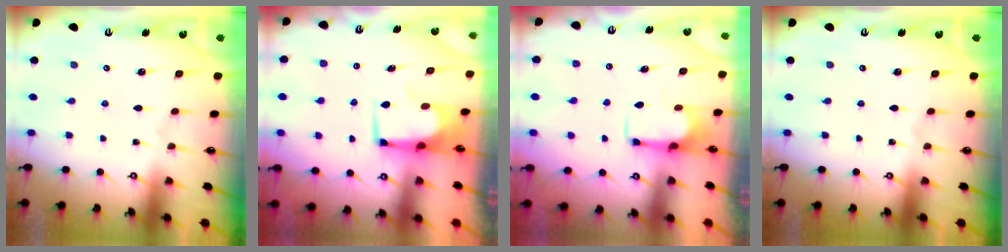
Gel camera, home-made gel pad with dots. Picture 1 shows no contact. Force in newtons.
{"total": 1.2, "press": 1.2, "slide": 0.2}
{"total": 2.8, "press": 2.7, "slide": 0.9}
{"total": 0.0}